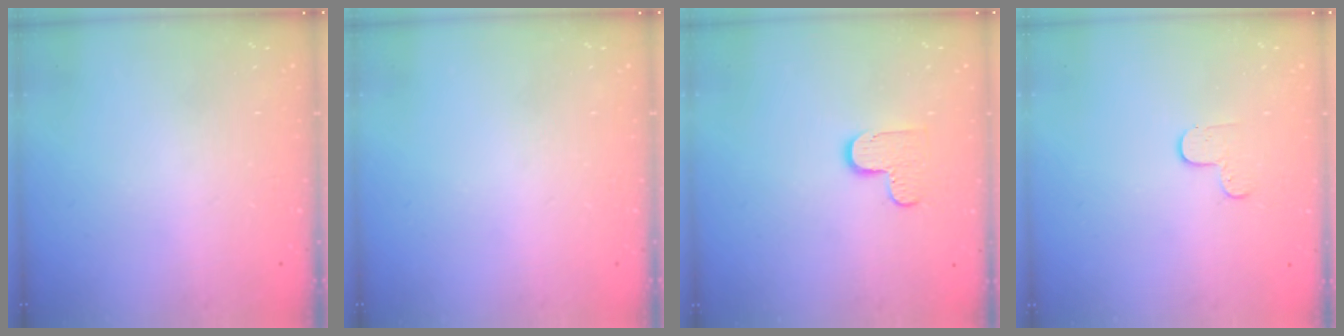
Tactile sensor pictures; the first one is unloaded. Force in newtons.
{"total": 0.0}
{"total": 6.3, "press": 6.3, "slide": 0.4}
{"total": 3.6, "press": 3.6, "slide": 0.4}